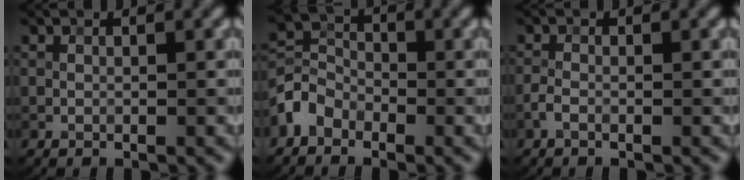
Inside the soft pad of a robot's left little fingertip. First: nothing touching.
{"total": 3.0, "force": [-2.0, 2.2, 0.8], "torque": [-0.016, 0.010, -0.048]}
{"total": 1.1, "force": [-0.6, 0.6, 0.8], "torque": [-0.018, 0.003, -0.016]}